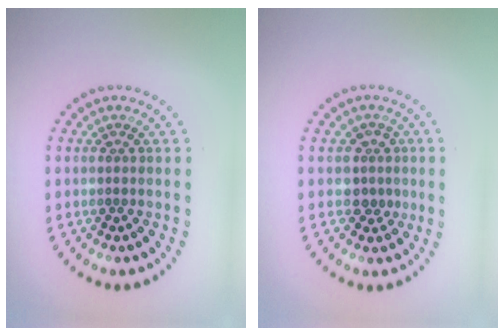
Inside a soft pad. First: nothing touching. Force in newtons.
{"total": 2.1, "press": 1.7, "slide": 1.2}